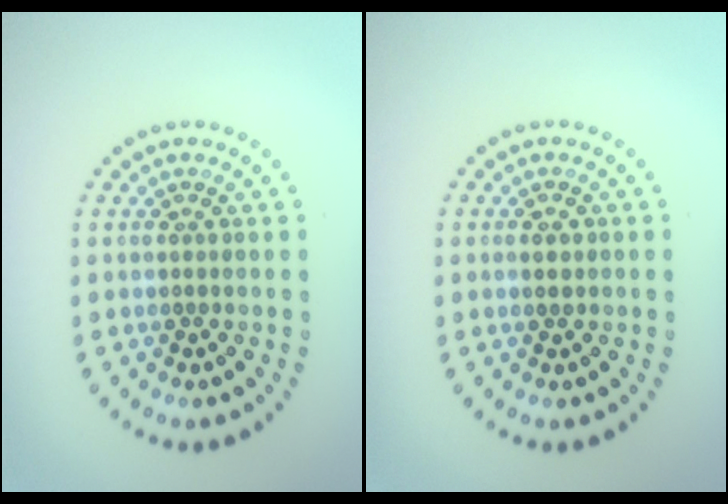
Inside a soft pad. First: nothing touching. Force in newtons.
{"total": 1.1, "press": 1.0, "slide": 0.2}